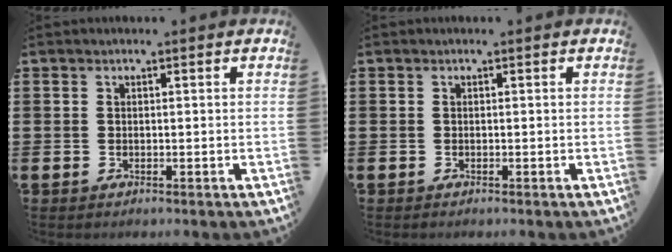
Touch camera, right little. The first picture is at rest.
{"total": 0.0}